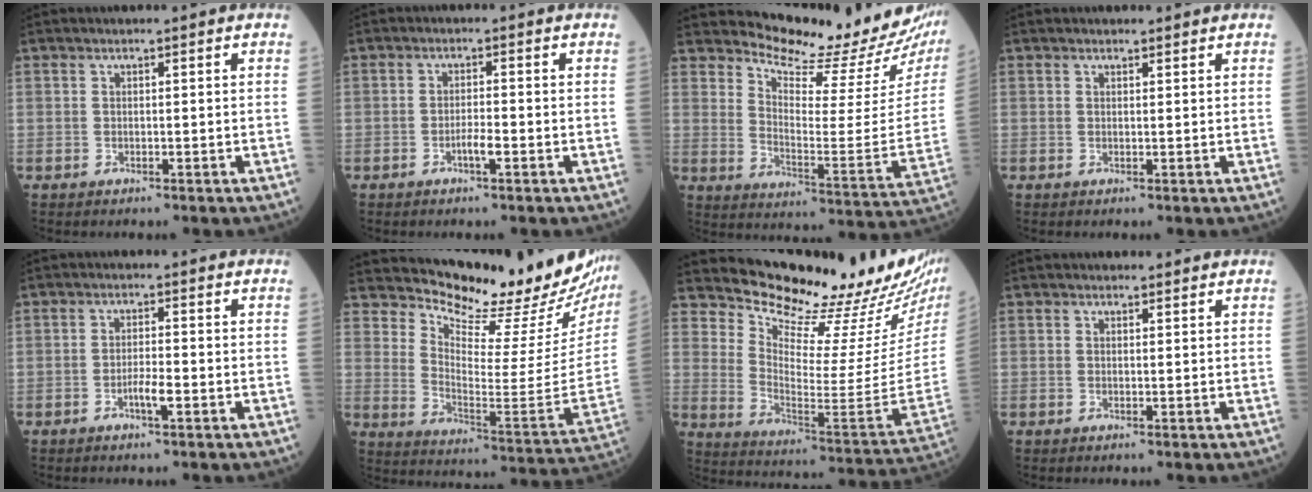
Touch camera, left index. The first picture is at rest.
{"total": 2.2, "force": [-1.2, 0.2, 1.8], "torque": [-0.032, 0.000, -0.023]}
{"total": 17.3, "force": [16.6, 1.2, 4.9], "torque": [-0.085, -0.106, 0.214]}
{"total": 0.6, "force": [0.6, 0.3, 0.0], "torque": [-0.007, -0.004, 0.006]}
{"total": 2.6, "force": [-1.3, 0.3, 2.3], "torque": [-0.042, -0.001, -0.026]}
{"total": 22.7, "force": [21.2, 3.0, 7.5], "torque": [-0.128, -0.118, 0.276]}
{"total": 23.9, "force": [21.8, 0.8, 9.7], "torque": [-0.166, -0.134, 0.295]}
{"total": 0.8, "force": [0.6, 0.5, 0.0], "torque": [-0.004, -0.003, 0.005]}